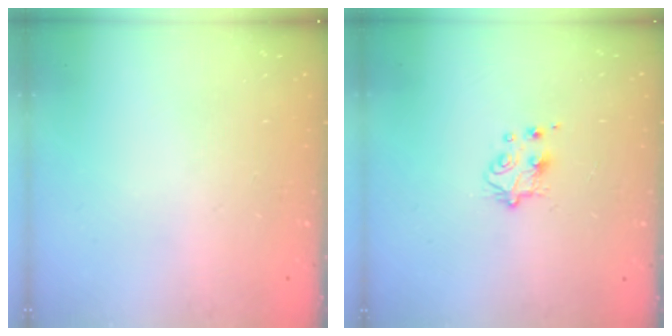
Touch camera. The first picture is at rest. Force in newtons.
{"total": 5.3, "press": 5.2, "slide": 0.6}